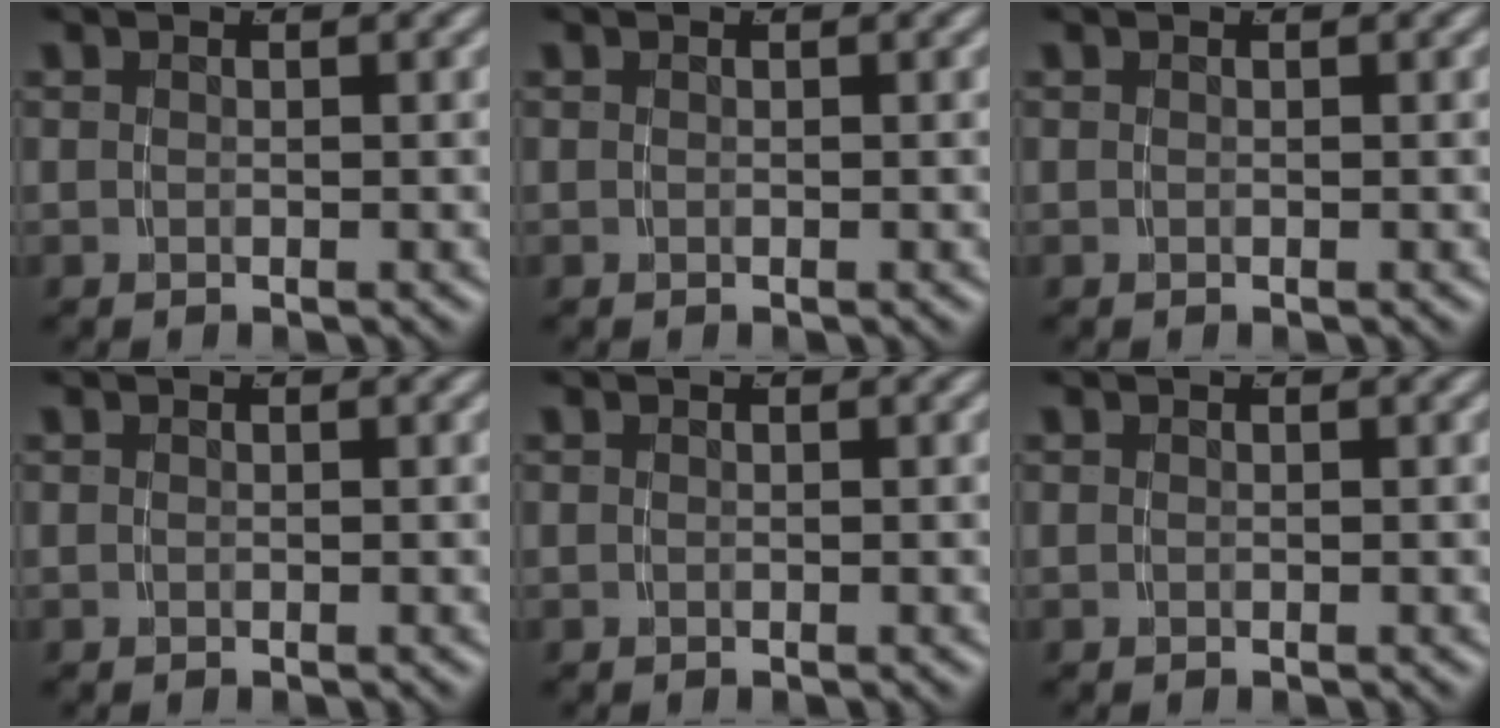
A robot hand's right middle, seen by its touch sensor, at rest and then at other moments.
{"total": 0.0}
{"total": 0.0}
{"total": 0.0}
{"total": 0.0}
{"total": 0.0}